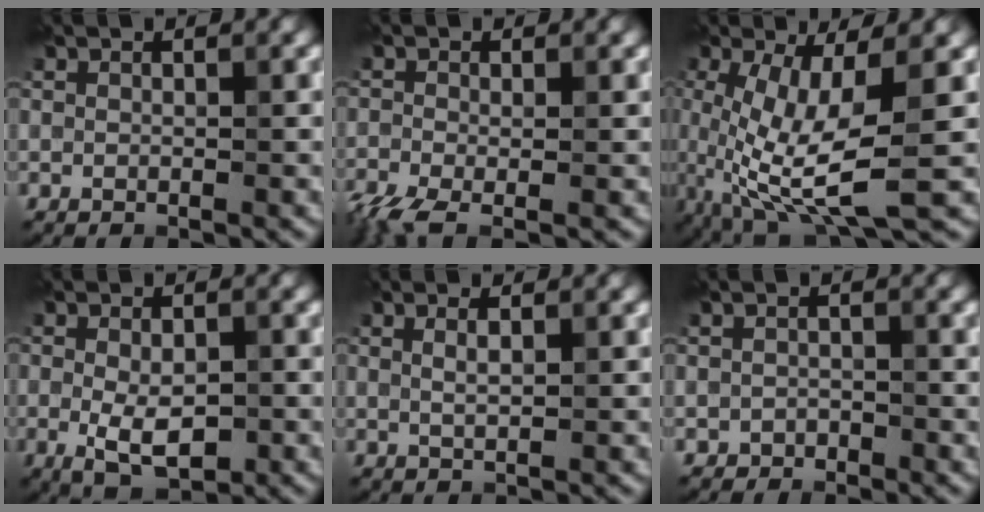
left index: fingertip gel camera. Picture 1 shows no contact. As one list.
[{"total": 3.8, "force": [-2.3, 1.3, 2.8], "torque": [-0.061, -0.011, -0.051]}, {"total": 8.7, "force": [-1.0, 2.7, 8.2], "torque": [-0.173, -0.016, -0.015]}, {"total": 4.9, "force": [-1.0, 2.5, 4.0], "torque": [-0.074, -0.010, -0.014]}, {"total": 1.4, "force": [0.6, 0.4, 1.2], "torque": [-0.017, -0.001, 0.011]}, {"total": 1.0, "force": [-0.7, 0.6, 0.0], "torque": [0.002, 0.001, -0.015]}]